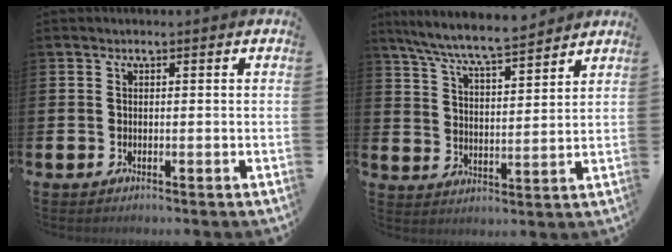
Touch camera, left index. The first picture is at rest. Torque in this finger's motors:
{"motor_torque": [0.98, -1.16, 0.75, 0.21]}